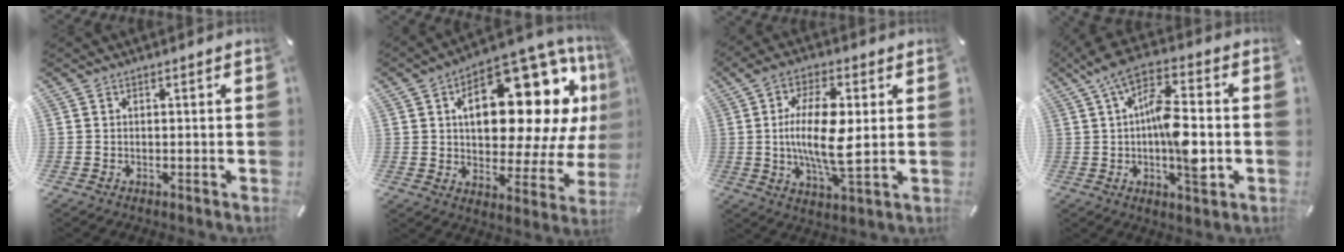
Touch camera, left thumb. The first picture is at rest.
{"total": 24.4, "force": [8.7, 12.6, 18.9], "torque": [-0.255, -0.064, 0.145]}
{"total": 14.5, "force": [1.1, 5.4, 13.4], "torque": [-0.262, -0.004, 0.017]}
{"total": 14.7, "force": [-0.4, 6.0, 13.4], "torque": [-0.235, -0.008, -0.011]}